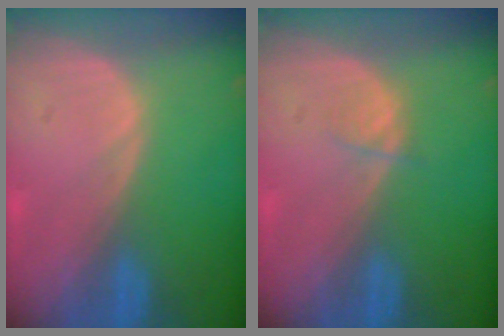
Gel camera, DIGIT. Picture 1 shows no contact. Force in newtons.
{"total": 1.2, "press": 1.2, "slide": 0.2}